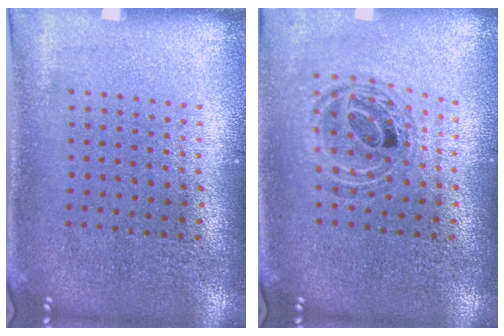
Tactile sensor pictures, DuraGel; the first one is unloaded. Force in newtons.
{"total": 0.8, "press": 0.8, "slide": 0.1}